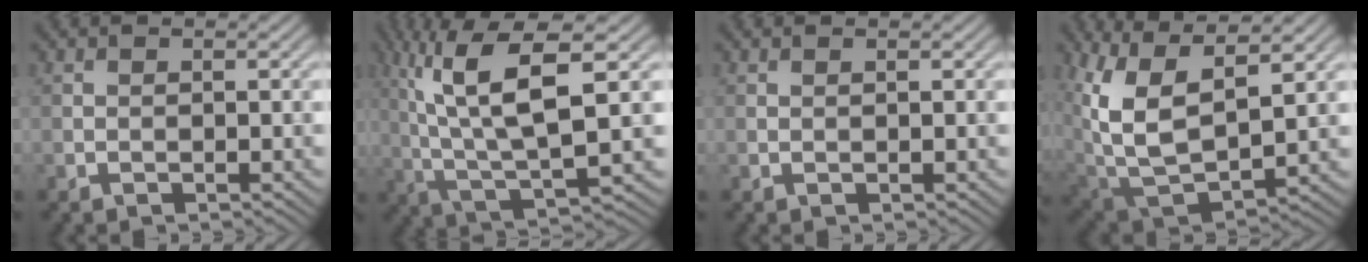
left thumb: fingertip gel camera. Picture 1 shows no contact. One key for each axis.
{"total": 11.4, "fx": 3.2, "fy": 2.8, "fz": 10.6, "tx": -0.208, "ty": 0.014, "tz": 0.065}
{"total": 0.7, "fx": -0.1, "fy": -0.7, "fz": -0.1, "tx": 0.007, "ty": 0.001, "tz": -0.002}
{"total": 12.5, "fx": 4.9, "fy": 6.1, "fz": 9.7, "tx": -0.232, "ty": -0.006, "tz": 0.107}